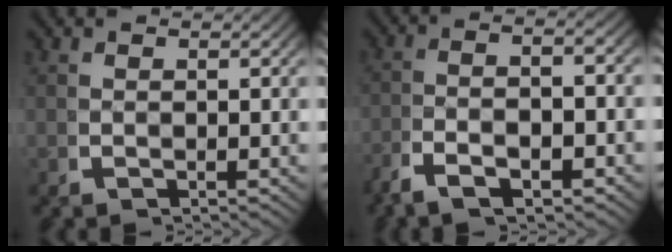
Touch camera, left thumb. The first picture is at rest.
{"total": 4.6, "force": [-1.7, 1.6, 4.0], "torque": [-0.079, -0.001, -0.030]}